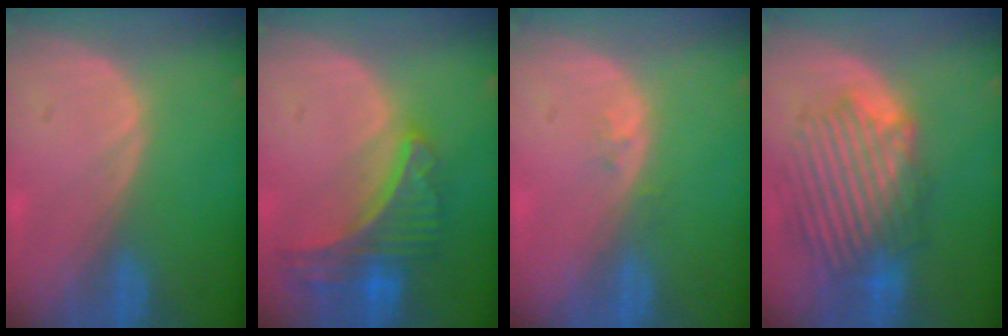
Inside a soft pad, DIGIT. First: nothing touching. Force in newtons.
{"total": 8.9, "press": 7.8, "slide": 4.3}
{"total": 1.1, "press": 0.8, "slide": 0.7}
{"total": 9.1, "press": 9.1, "slide": 0.8}